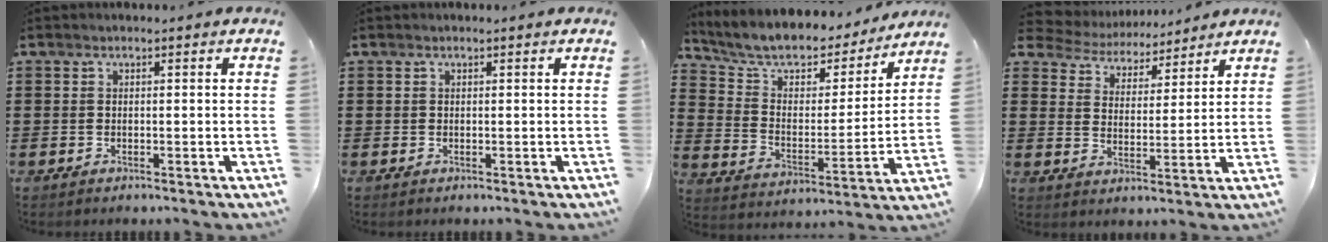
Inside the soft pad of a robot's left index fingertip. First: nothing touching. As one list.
[{"total": 0.0}, {"total": 6.8, "force": [5.9, 2.8, 1.9], "torque": [-0.065, -0.044, 0.098]}, {"total": 5.0, "force": [4.9, 1.2, -0.1], "torque": [-0.030, -0.032, 0.083]}]